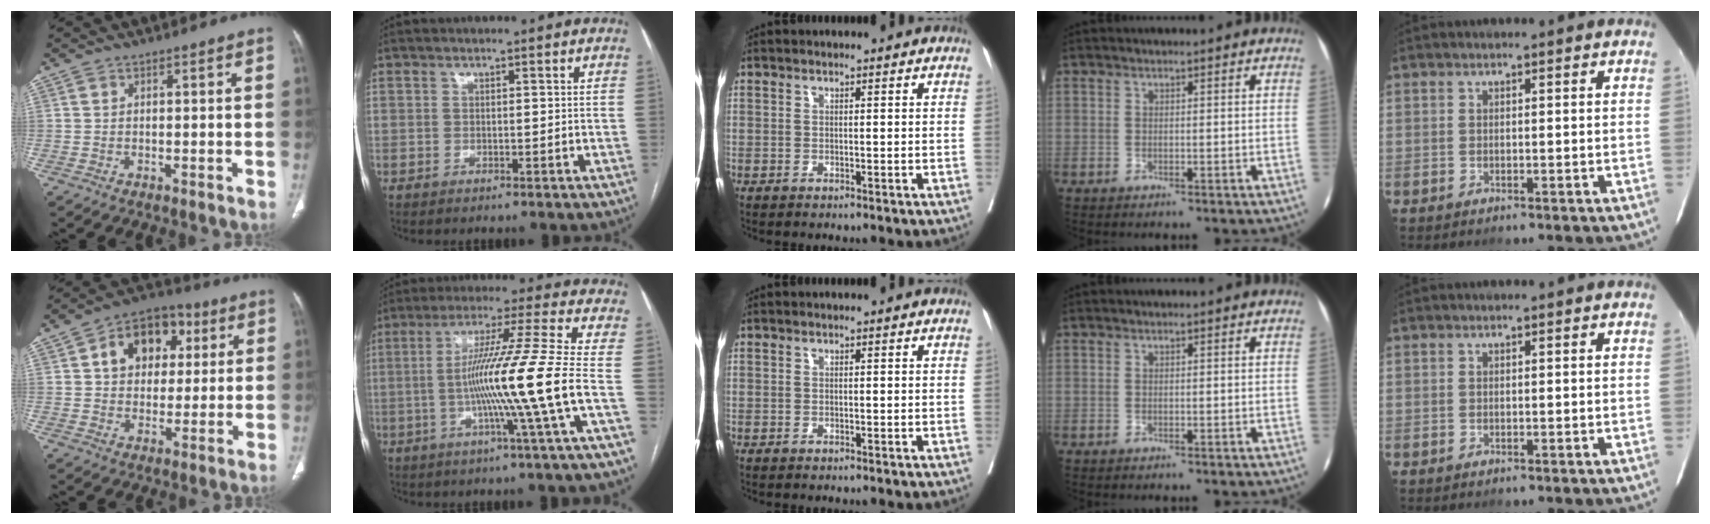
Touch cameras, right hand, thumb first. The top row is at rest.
{"thumb": {"total": 13.2, "force": [3.9, 9.8, 8.0], "torque": [-0.080, 0.008, 0.054]}, "index": {"total": 14.2, "force": [-3.1, -3.1, 13.5], "torque": [-0.238, -0.011, -0.061]}}